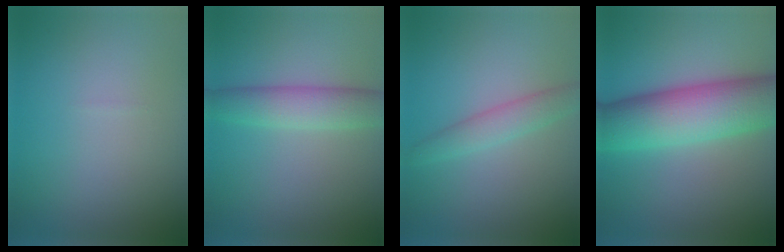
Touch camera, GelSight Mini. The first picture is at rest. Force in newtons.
{"total": 4.1, "press": 4.1, "slide": 0.1}
{"total": 2.4, "press": 2.4, "slide": 0.1}
{"total": 10.4, "press": 10.4, "slide": 0.3}